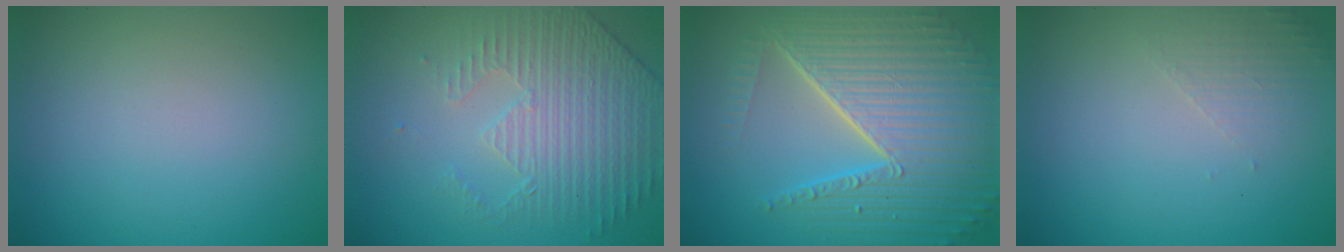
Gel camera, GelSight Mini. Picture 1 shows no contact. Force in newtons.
{"total": 4.4, "press": 3.6, "slide": 2.5}
{"total": 10.2, "press": 6.5, "slide": 7.9}
{"total": 1.6, "press": 1.6, "slide": 0.4}